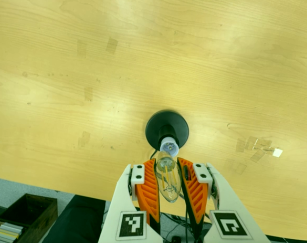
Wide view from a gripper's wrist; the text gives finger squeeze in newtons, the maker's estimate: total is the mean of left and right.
{"total": 21.2, "left": 23.2, "right": 19.2}